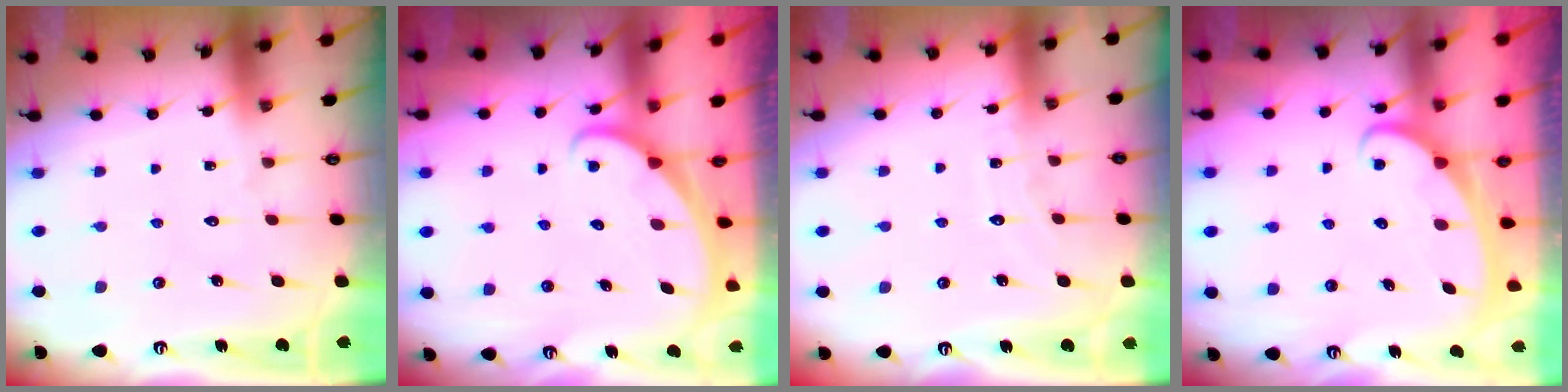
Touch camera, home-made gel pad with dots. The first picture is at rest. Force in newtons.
{"total": 1.7, "press": 1.6, "slide": 0.1}
{"total": 4.1, "press": 4.1, "slide": 0.5}
{"total": 2.4, "press": 2.3, "slide": 0.4}